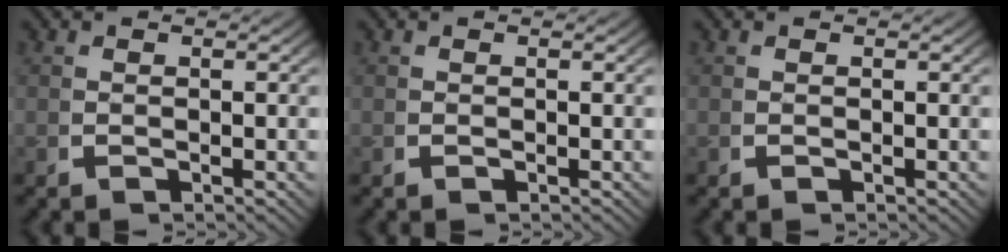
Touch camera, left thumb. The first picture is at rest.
{"total": 0.0}
{"total": 0.0}